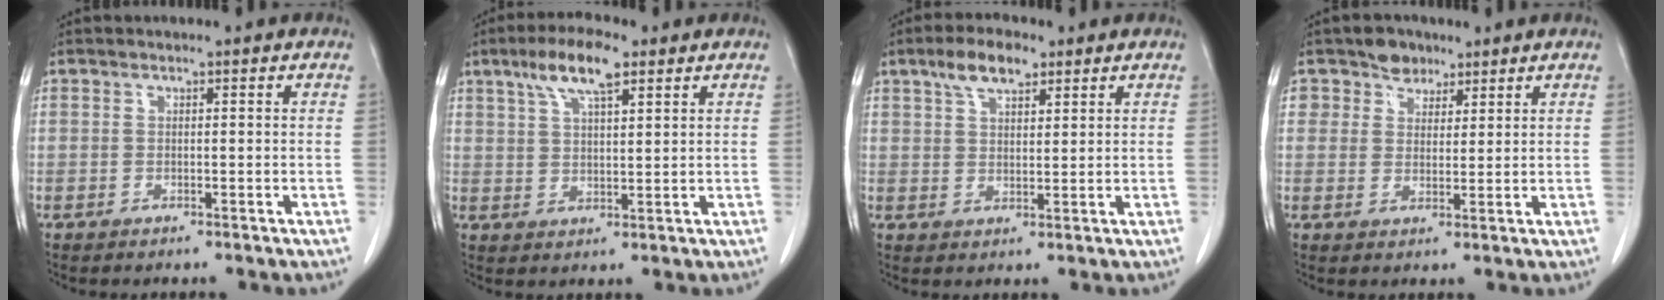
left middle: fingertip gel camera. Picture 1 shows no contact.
{"total": 7.6, "force": [4.6, 1.8, 5.8], "torque": [-0.116, 0.014, 0.083]}
{"total": 5.9, "force": [3.8, 2.3, 3.9], "torque": [-0.076, 0.014, 0.068]}
{"total": 4.0, "force": [2.7, 2.9, 0.4], "torque": [-0.003, 0.002, 0.043]}